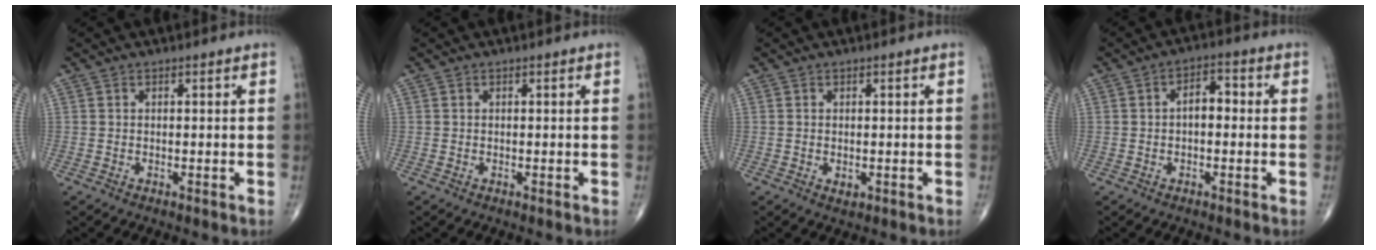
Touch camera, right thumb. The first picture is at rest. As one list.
[{"total": 0.0}, {"total": 1.2, "force": [-0.2, 0.8, 0.9], "torque": [-0.010, -0.003, -0.001]}, {"total": 4.5, "force": [-0.1, 2.6, 3.6], "torque": [-0.045, 0.020, -0.010]}]